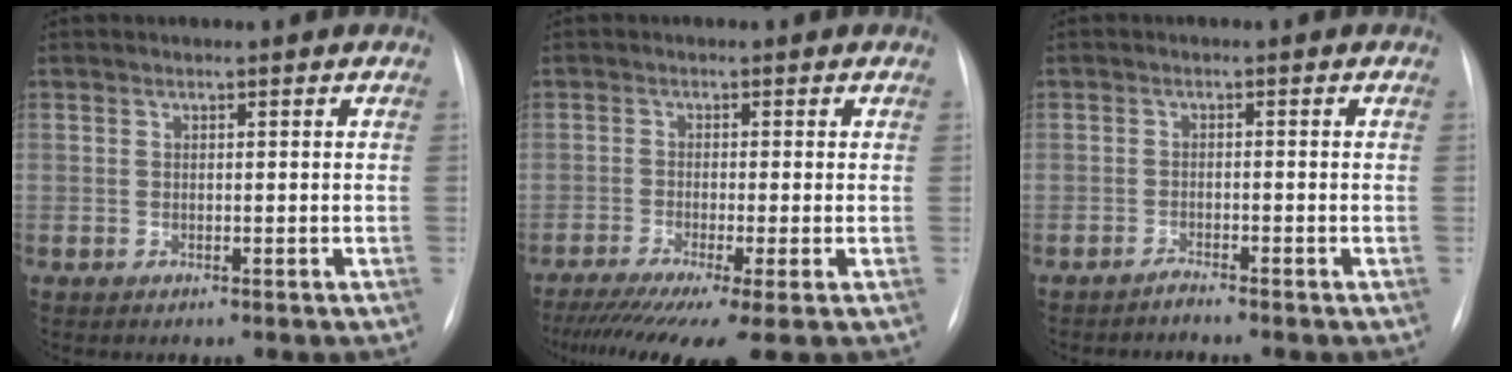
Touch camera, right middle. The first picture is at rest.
{"total": 11.4, "force": [-8.1, 0.3, 7.9], "torque": [-0.130, -0.030, -0.134]}
{"total": 1.1, "force": [-1.1, -0.3, 0.0], "torque": [0.001, -0.005, -0.017]}